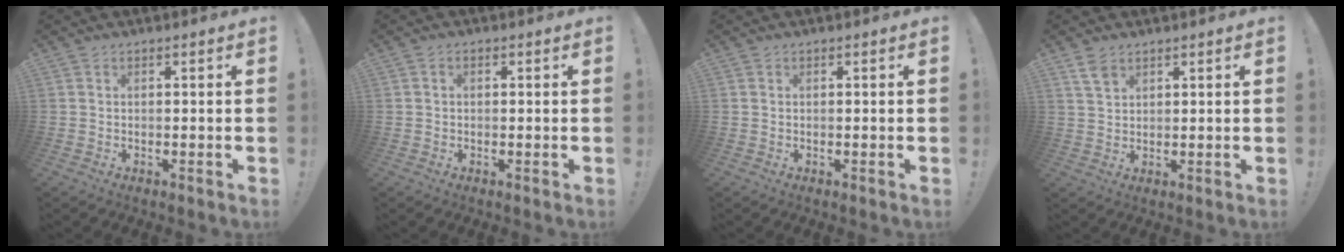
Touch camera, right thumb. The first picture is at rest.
{"total": 1.2, "force": [-0.2, 0.9, 0.7], "torque": [-0.010, 0.003, -0.004]}
{"total": 0.0}
{"total": 4.2, "force": [2.7, 2.2, 2.2], "torque": [-0.033, -0.013, 0.050]}